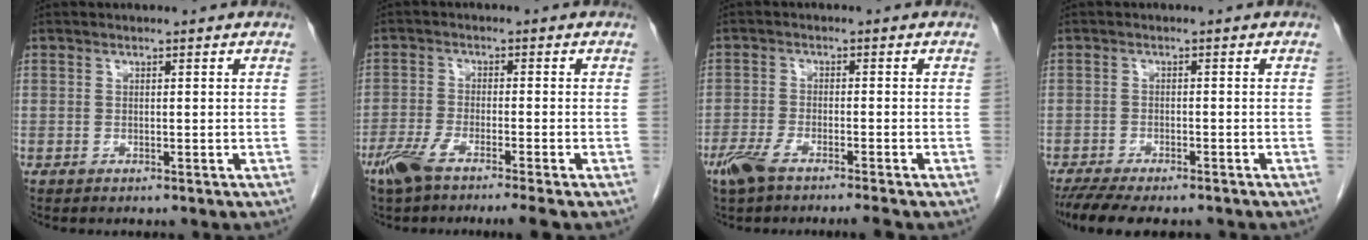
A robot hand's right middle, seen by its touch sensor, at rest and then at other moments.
{"total": 6.5, "force": [-4.7, 0.0, 4.5], "torque": [-0.084, -0.012, -0.086]}
{"total": 5.7, "force": [-4.3, 0.5, 3.6], "torque": [-0.069, -0.010, -0.078]}
{"total": 10.2, "force": [-8.4, 2.7, 5.0], "torque": [-0.079, -0.007, -0.126]}